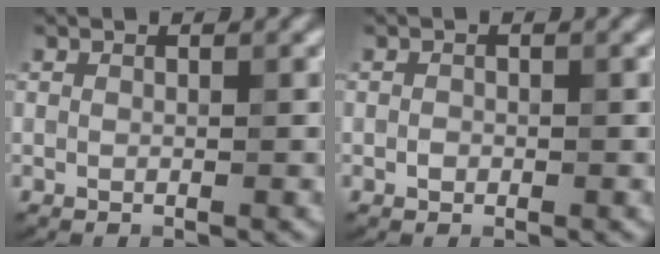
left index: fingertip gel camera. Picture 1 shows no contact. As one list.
[{"total": 0.6, "force": [-0.2, 0.5, 0.3], "torque": [-0.003, -0.001, -0.005]}]